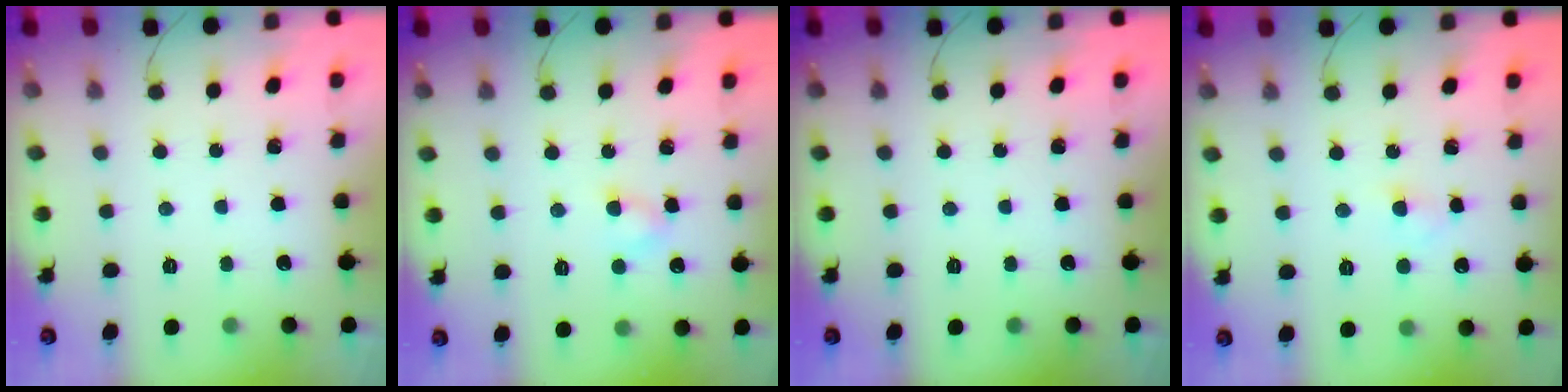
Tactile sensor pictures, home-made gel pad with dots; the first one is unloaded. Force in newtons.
{"total": 3.1, "press": 3.0, "slide": 0.7}
{"total": 0.0}
{"total": 2.1, "press": 1.8, "slide": 0.9}